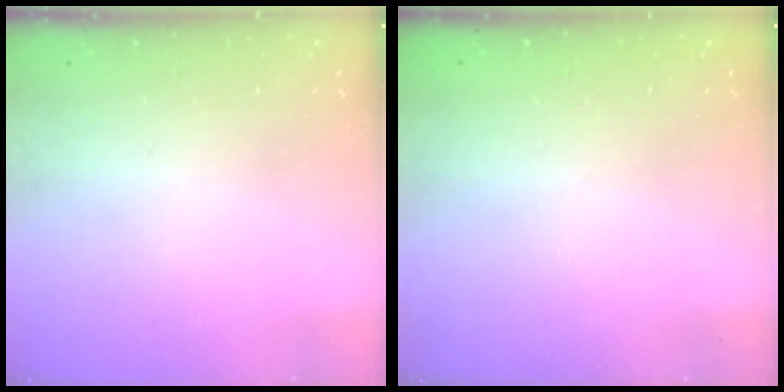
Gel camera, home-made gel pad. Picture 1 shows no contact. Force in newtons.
{"total": 0.0}